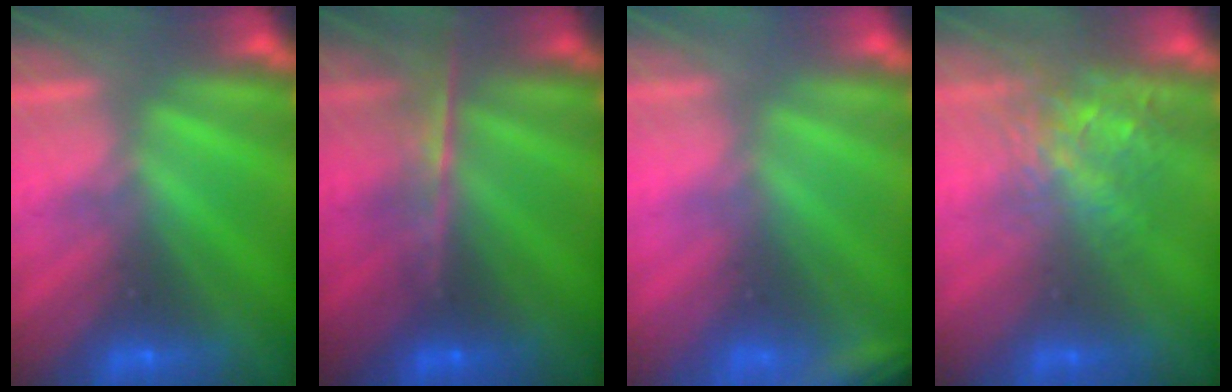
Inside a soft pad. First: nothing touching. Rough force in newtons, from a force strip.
{"total": 8.4}
{"total": 2.3}
{"total": 3.5}